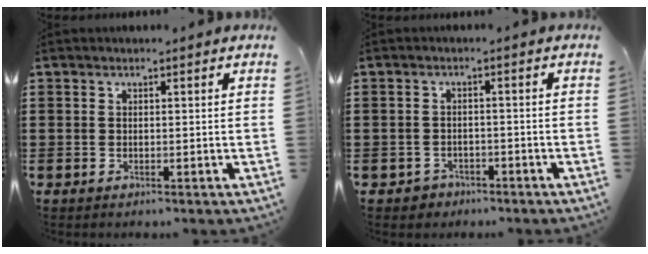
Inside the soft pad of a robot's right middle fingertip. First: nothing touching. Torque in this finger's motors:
{"motor_torque": [0.42, -0.20, 0.03, 0.00]}